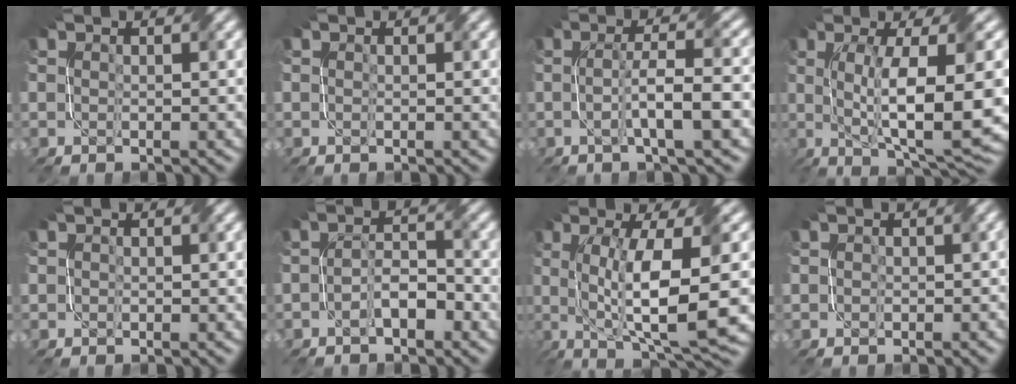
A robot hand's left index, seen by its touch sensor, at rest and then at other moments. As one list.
[{"total": 0.0}, {"total": 5.3, "force": [-1.0, 0.6, 5.2], "torque": [-0.086, 0.010, -0.019]}, {"total": 11.2, "force": [0.1, 2.4, 10.9], "torque": [-0.174, -0.005, 0.010]}, {"total": 0.0}, {"total": 2.8, "force": [-1.5, 1.2, 2.1], "torque": [-0.035, 0.011, -0.027]}, {"total": 11.2, "force": [-0.1, 2.5, 10.9], "torque": [-0.169, -0.005, 0.005]}, {"total": 0.8, "force": [0.1, 0.8, 0.2], "torque": [0.001, -0.003, -0.003]}]